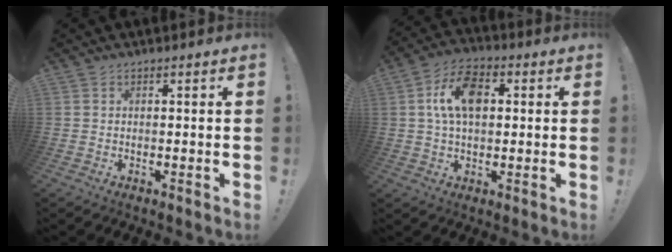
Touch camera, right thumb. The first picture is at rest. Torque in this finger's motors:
{"motor_torque": [0.44, 0.34, 0.28, 0.12, 0.32]}